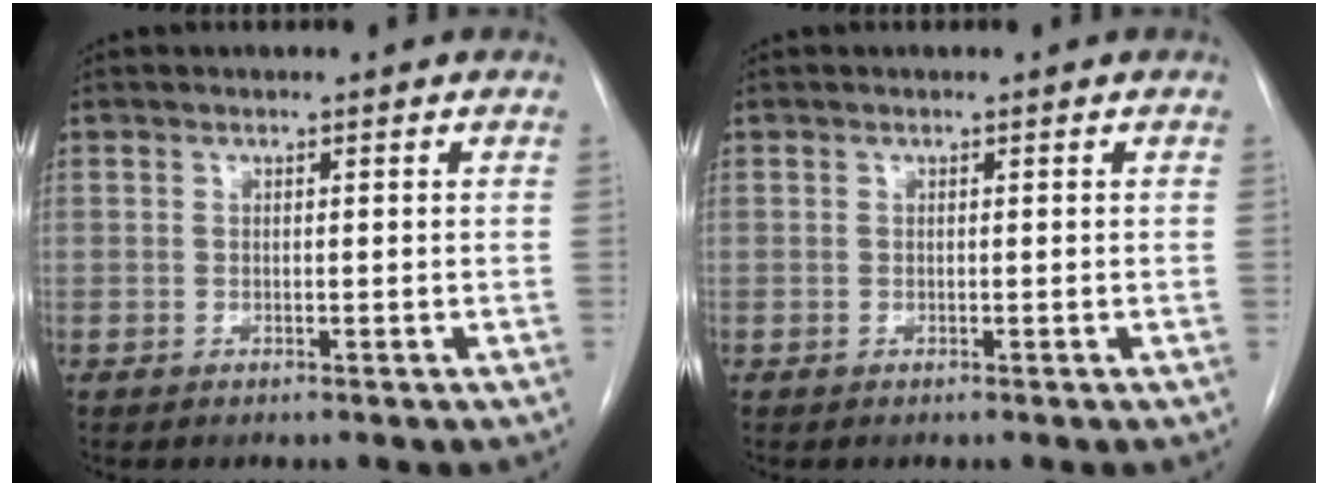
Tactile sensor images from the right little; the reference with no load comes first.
{"total": 0.0}